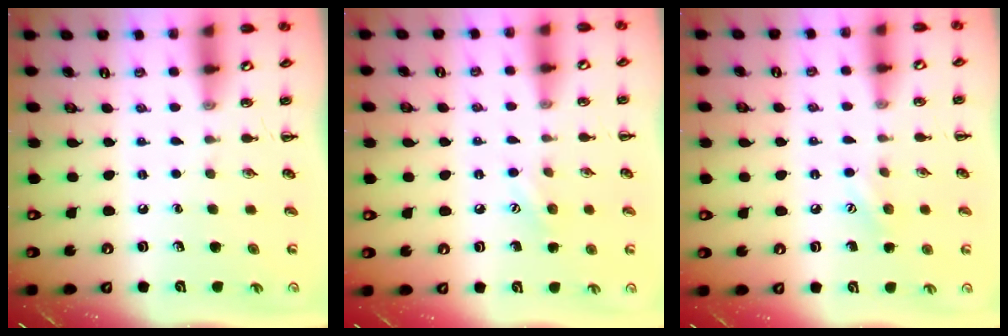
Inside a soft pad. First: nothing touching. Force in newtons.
{"total": 6.6, "press": 6.5, "slide": 1.4}
{"total": 7.1, "press": 6.9, "slide": 1.5}